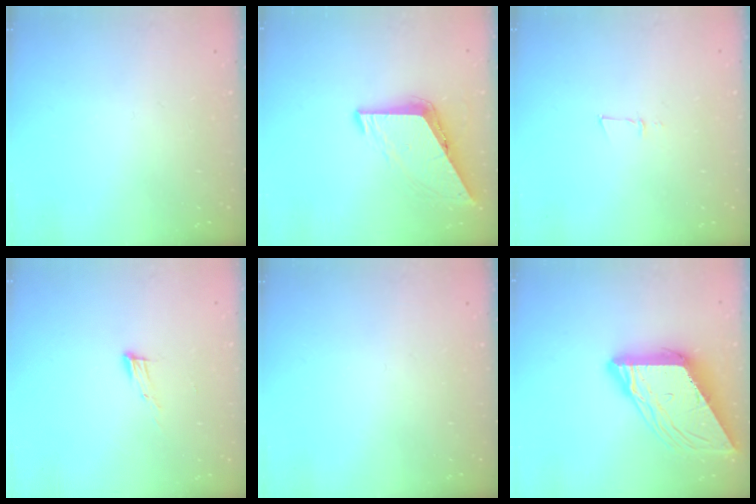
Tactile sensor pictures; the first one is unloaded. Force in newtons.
{"total": 6.8, "press": 6.8, "slide": 0.4}
{"total": 3.9, "press": 3.8, "slide": 0.9}
{"total": 7.7, "press": 7.6, "slide": 1.2}
{"total": 0.0}
{"total": 14.2, "press": 14.1, "slide": 1.5}